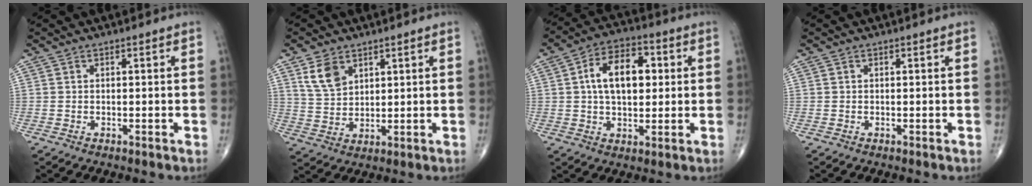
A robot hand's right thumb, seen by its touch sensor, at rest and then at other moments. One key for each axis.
{"total": 6.5, "fx": 3.5, "fy": 4.1, "fz": 3.5, "tx": -0.054, "ty": -0.016, "tz": 0.077}
{"total": 12.6, "fx": 2.1, "fy": 7.4, "fz": 10.0, "tx": -0.148, "ty": 0.014, "tz": 0.029}
{"total": 0.0}